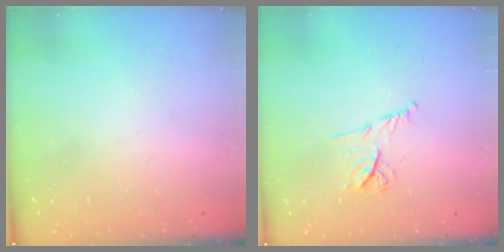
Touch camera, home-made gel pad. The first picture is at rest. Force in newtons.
{"total": 7.9, "press": 7.9, "slide": 0.3}